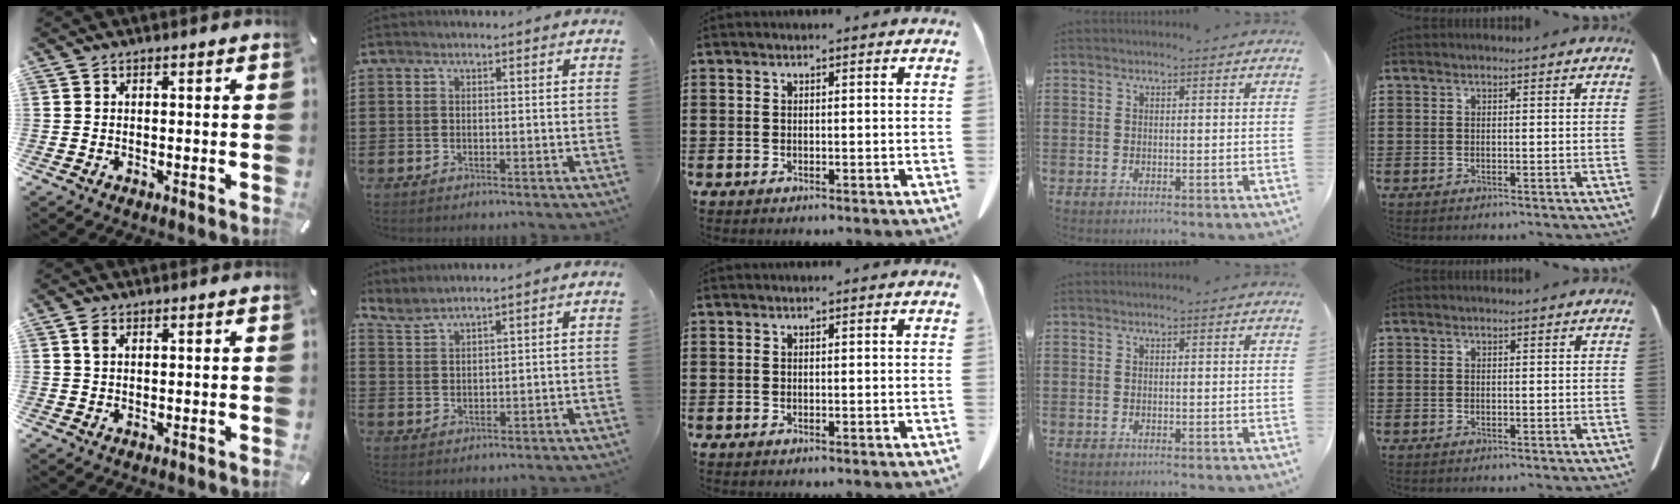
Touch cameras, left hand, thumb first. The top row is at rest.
{"thumb": {"total": 2.0, "force": [0.8, 1.2, 1.4], "torque": [-0.031, 0.004, 0.014]}, "index": {"total": 2.4, "force": [2.3, 0.0, 0.5], "torque": [-0.017, -0.005, 0.045]}}